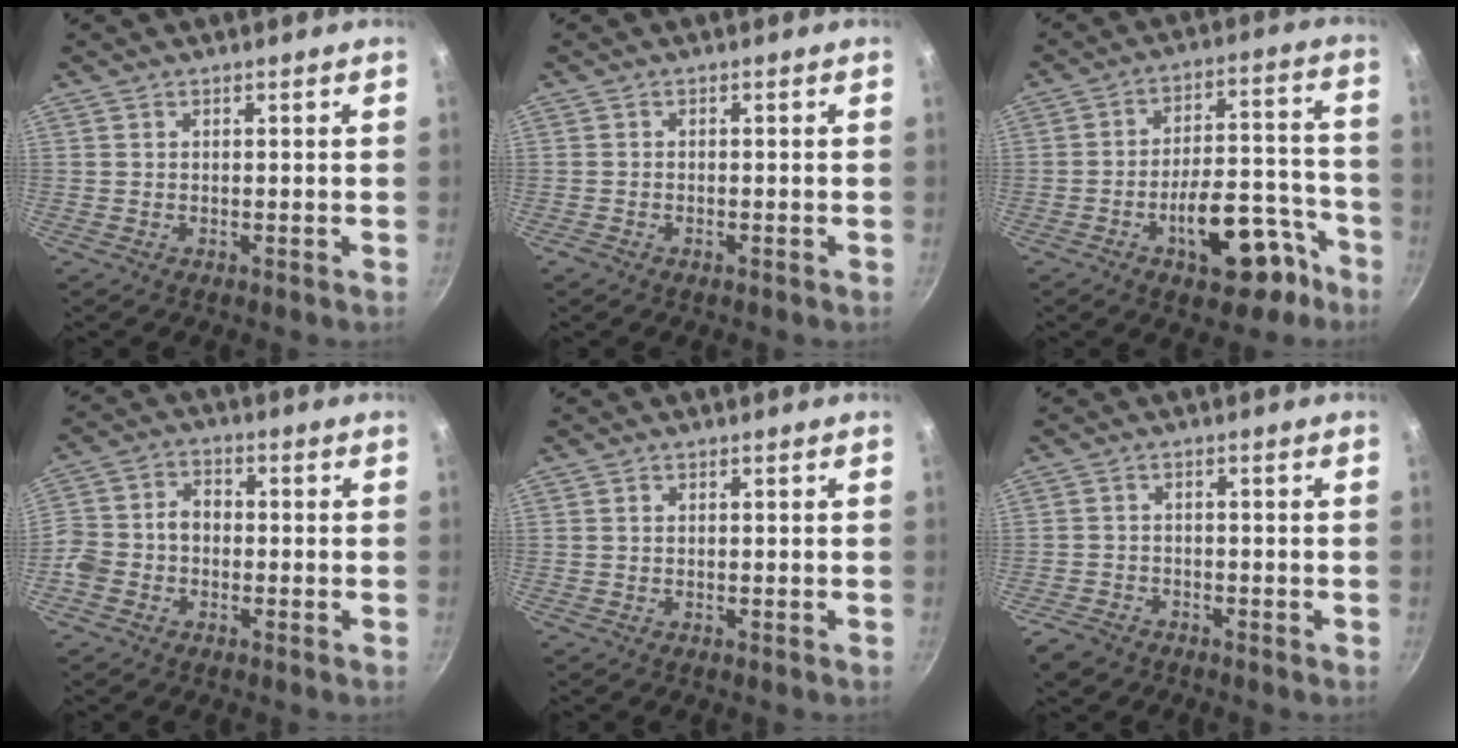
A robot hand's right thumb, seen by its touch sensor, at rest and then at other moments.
{"total": 0.9, "force": [-0.6, 0.5, 0.4], "torque": [-0.013, 0.005, -0.013]}
{"total": 13.9, "force": [-7.2, 6.7, 9.8], "torque": [-0.084, 0.066, -0.091]}
{"total": 8.3, "force": [-2.2, 6.5, 4.6], "torque": [-0.077, 0.038, -0.058]}
{"total": 0.6, "force": [0.1, 0.5, 0.3], "torque": [-0.005, 0.004, 0.001]}
{"total": 4.4, "force": [-3.2, 2.7, 1.4], "torque": [-0.032, 0.026, -0.058]}